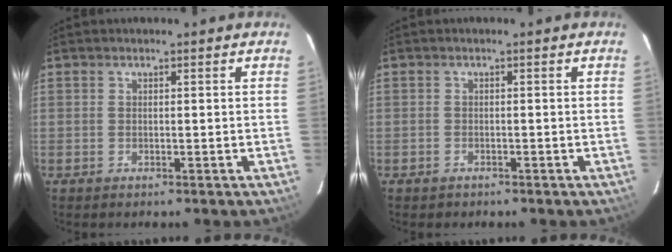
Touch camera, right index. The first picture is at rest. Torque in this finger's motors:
{"motor_torque": [0.22, -0.40, -0.14, -0.03]}